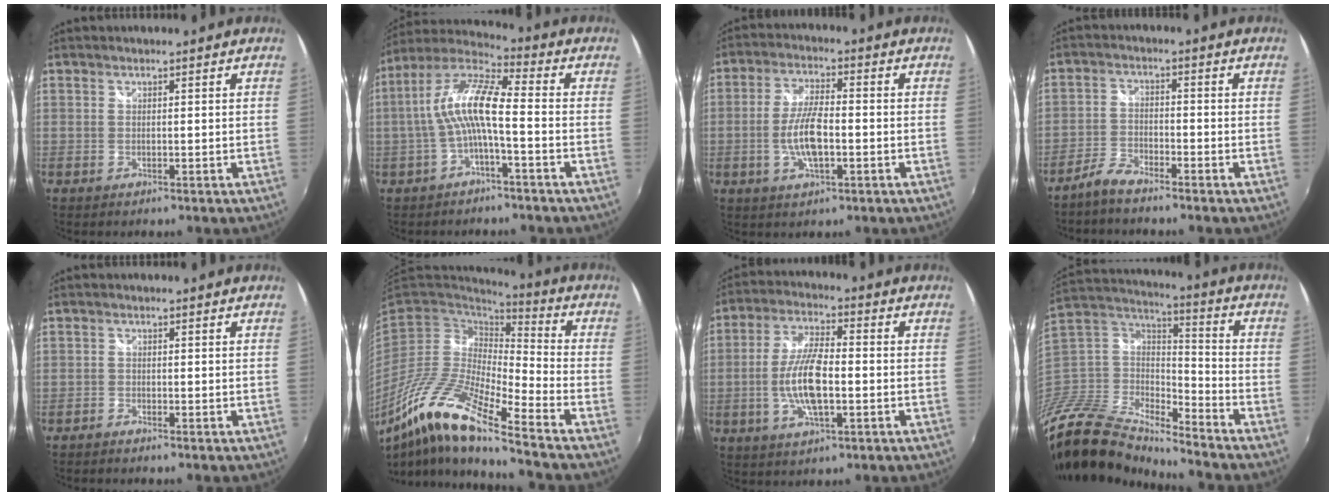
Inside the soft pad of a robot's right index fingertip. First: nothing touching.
{"total": 10.6, "force": [-1.7, 2.0, 10.3], "torque": [-0.212, 0.018, -0.033]}
{"total": 8.2, "force": [-1.9, 2.6, 7.5], "torque": [-0.153, 0.002, -0.037]}
{"total": 4.3, "force": [-3.7, 1.1, 1.8], "torque": [-0.051, 0.002, -0.077]}
{"total": 1.1, "force": [-1.0, 0.2, 0.2], "torque": [-0.012, -0.004, -0.023]}
{"total": 17.6, "force": [-11.3, 2.0, 13.3], "torque": [-0.253, -0.026, -0.233]}
{"total": 10.5, "force": [-2.2, 3.1, 9.7], "torque": [-0.198, 0.002, -0.043]}
{"total": 17.3, "force": [-14.2, 6.7, 7.3], "torque": [-0.177, -0.004, -0.279]}